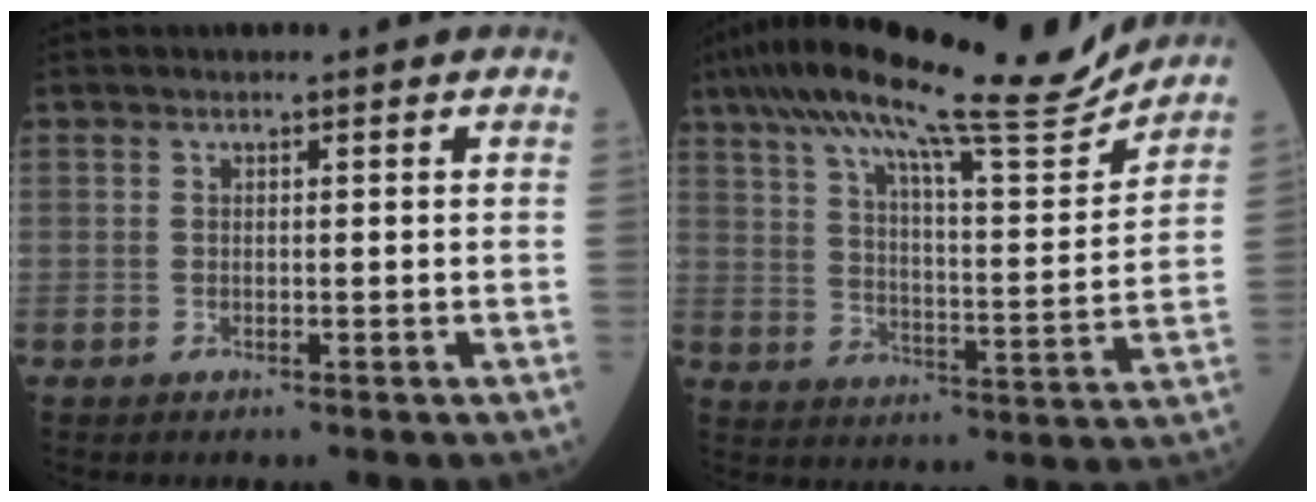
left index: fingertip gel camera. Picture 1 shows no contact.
{"total": 20.5, "force": [17.7, 1.0, 10.2], "torque": [-0.173, -0.003, 0.263]}